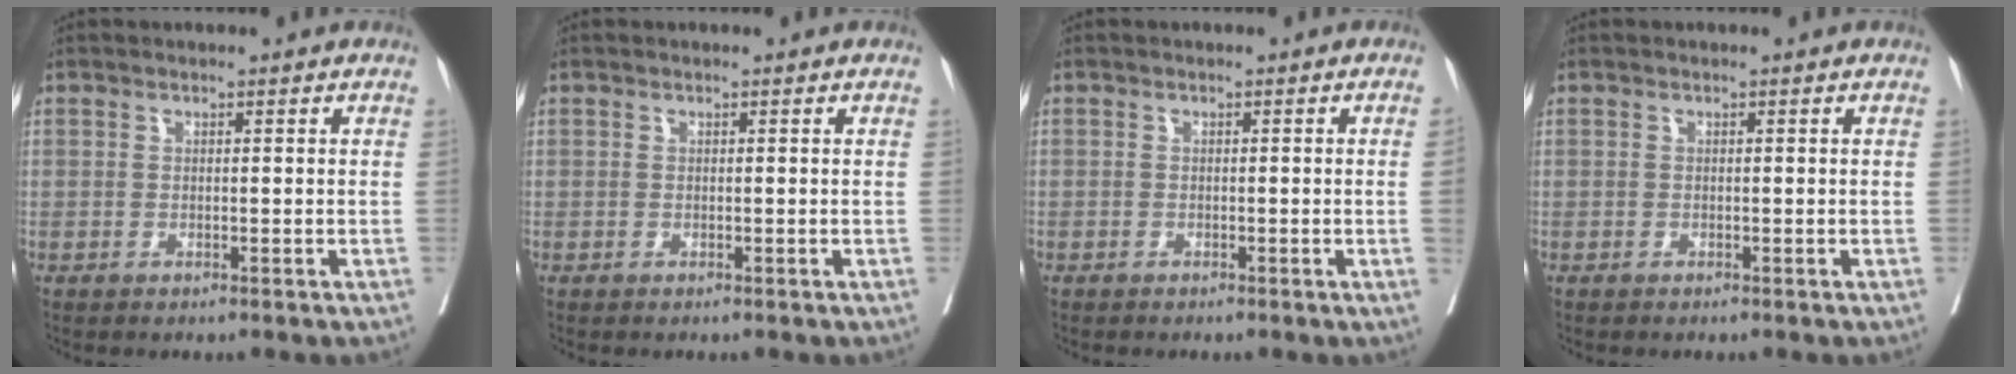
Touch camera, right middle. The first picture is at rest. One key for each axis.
{"total": 0.0}
{"total": 1.1, "fx": -0.2, "fy": -0.5, "fz": 1.0, "tx": -0.009, "ty": 0.000, "tz": -0.005}
{"total": 0.0}